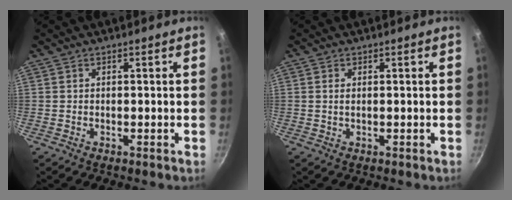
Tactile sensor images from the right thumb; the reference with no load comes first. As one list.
[{"total": 0.9, "force": [0.2, 0.5, 0.8], "torque": [-0.019, 0.000, 0.006]}]